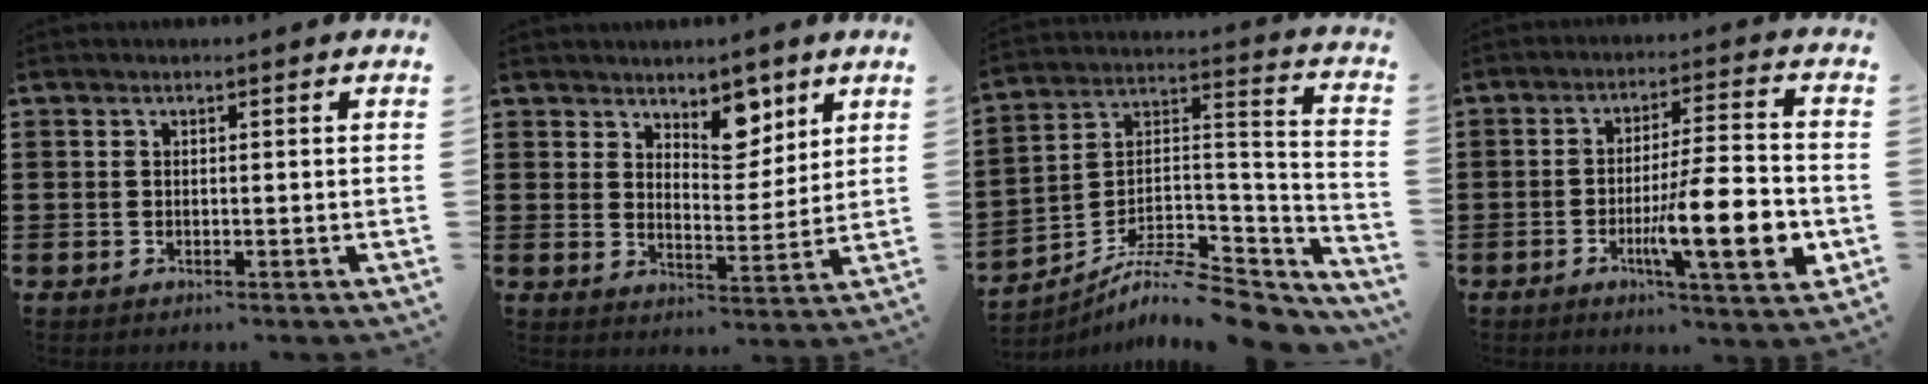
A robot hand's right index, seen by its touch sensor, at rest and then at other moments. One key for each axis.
{"total": 7.0, "fx": 5.0, "fy": 3.7, "fz": 3.3, "tx": -0.052, "ty": -0.016, "tz": 0.086}
{"total": 9.2, "fx": -7.9, "fy": 2.2, "fz": 4.2, "tx": -0.068, "ty": 0.011, "tz": -0.153}
{"total": 13.4, "fx": -4.0, "fy": 2.6, "fz": 12.5, "tx": -0.197, "ty": -0.009, "tz": -0.069}